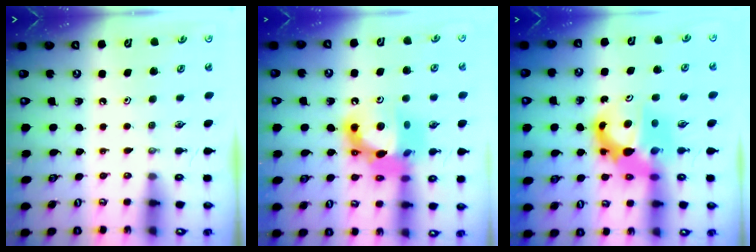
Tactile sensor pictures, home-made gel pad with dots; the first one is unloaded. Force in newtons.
{"total": 16.4, "press": 16.3, "slide": 1.6}
{"total": 10.5, "press": 10.4, "slide": 0.9}